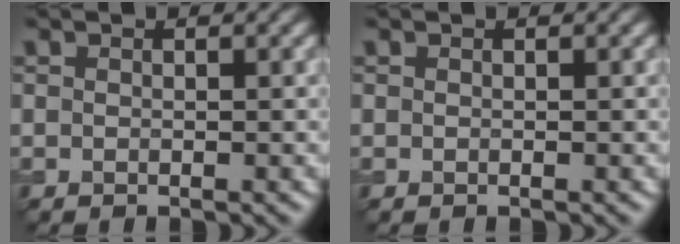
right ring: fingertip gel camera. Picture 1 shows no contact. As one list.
[{"total": 0.0}]